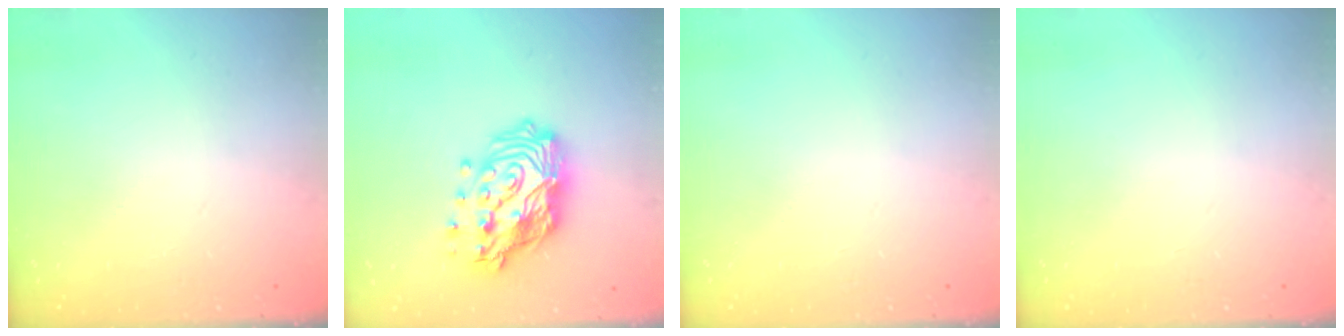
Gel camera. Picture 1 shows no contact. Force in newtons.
{"total": 18.6, "press": 18.5, "slide": 1.9}
{"total": 0.0}
{"total": 0.0}